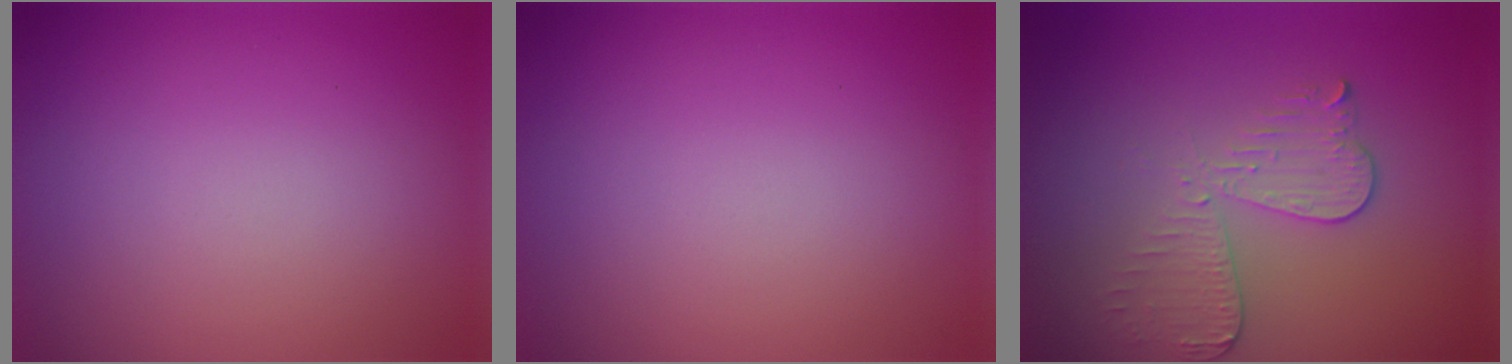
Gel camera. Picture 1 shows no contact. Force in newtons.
{"total": 0.0}
{"total": 3.4, "press": 3.0, "slide": 1.5}